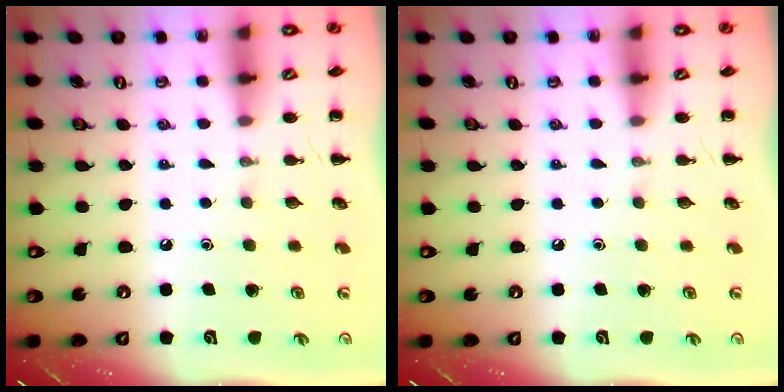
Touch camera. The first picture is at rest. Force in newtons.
{"total": 0.0}